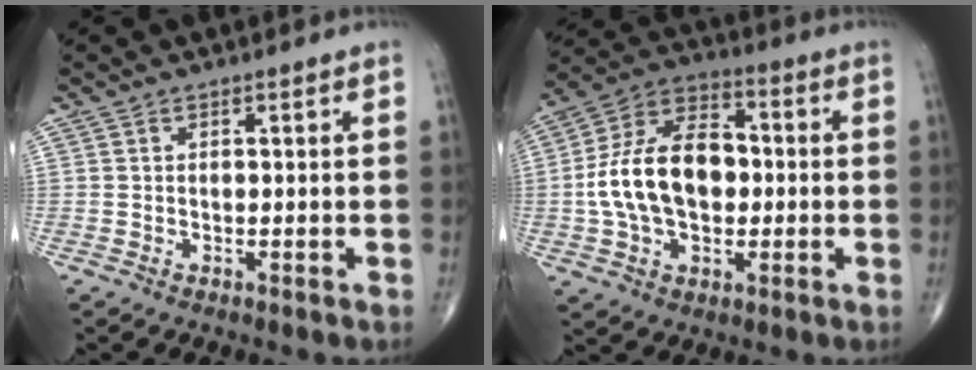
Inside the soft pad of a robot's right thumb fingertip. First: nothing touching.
{"total": 17.3, "force": [-0.6, 10.9, 13.4], "torque": [-0.230, 0.033, -0.014]}